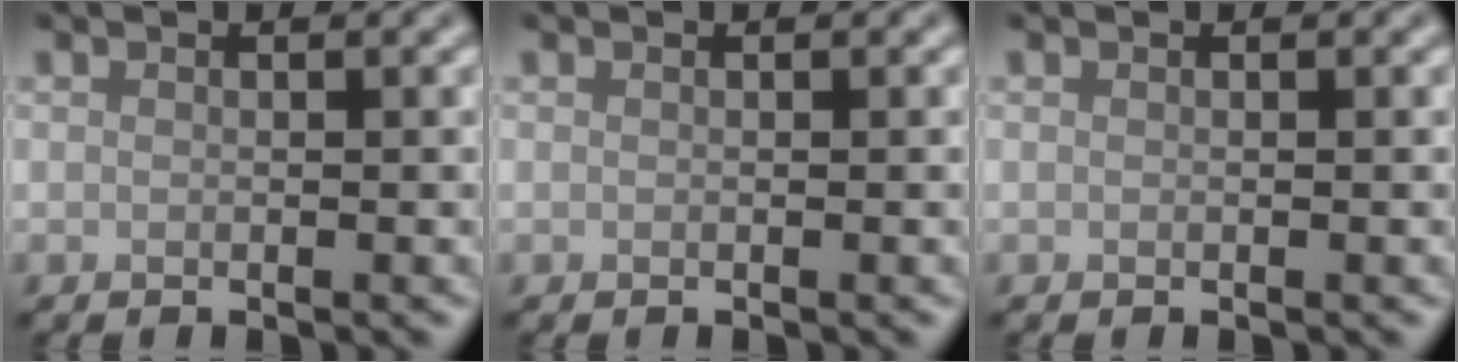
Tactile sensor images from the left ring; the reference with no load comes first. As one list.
[{"total": 0.0}, {"total": 0.0}]